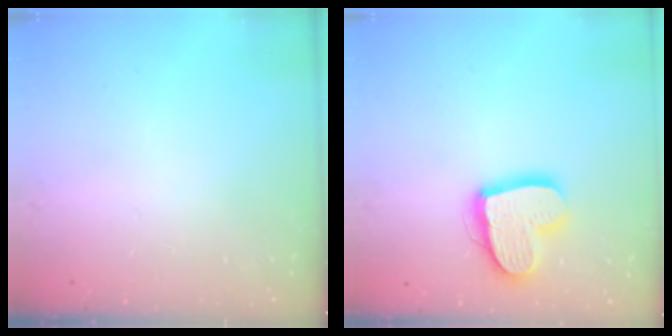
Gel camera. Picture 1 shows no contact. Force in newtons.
{"total": 16.5, "press": 16.5, "slide": 1.6}